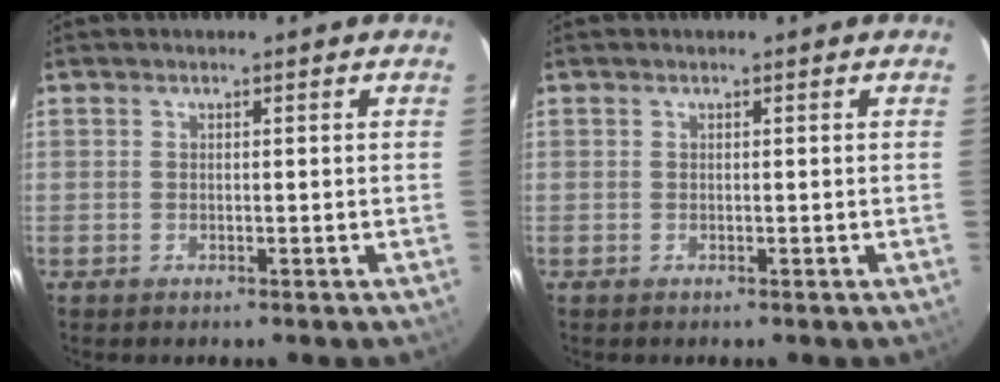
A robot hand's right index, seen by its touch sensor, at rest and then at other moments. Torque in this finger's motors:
{"motor_torque": [0.01, -0.01, 0.00, 0.00]}